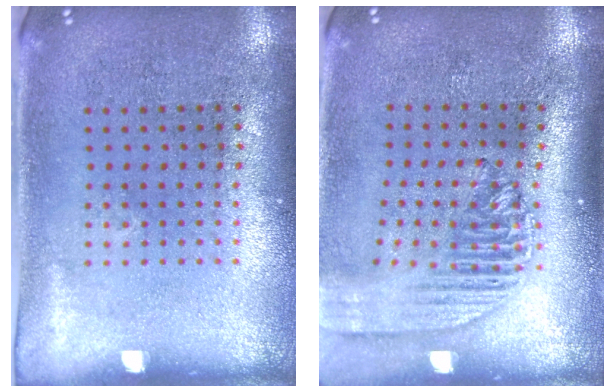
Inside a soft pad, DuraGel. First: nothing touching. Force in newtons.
{"total": 2.1, "press": 1.6, "slide": 1.3}